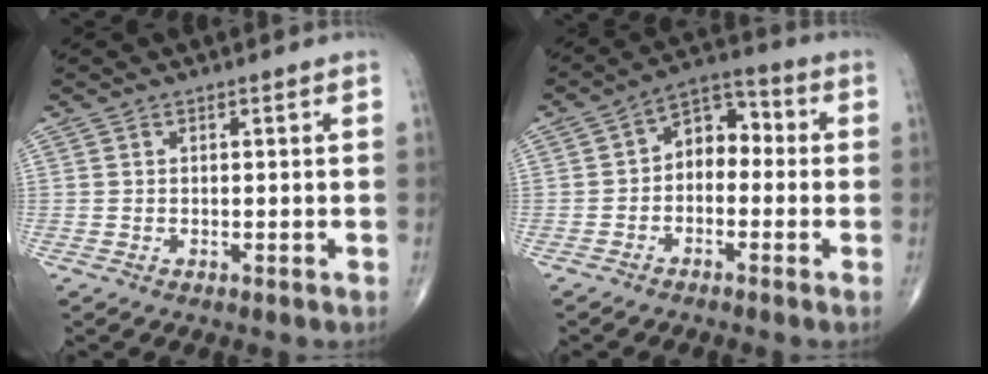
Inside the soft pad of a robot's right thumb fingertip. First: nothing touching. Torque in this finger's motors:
{"motor_torque": [-0.18, 0.08, 0.56, -0.02, 0.11]}